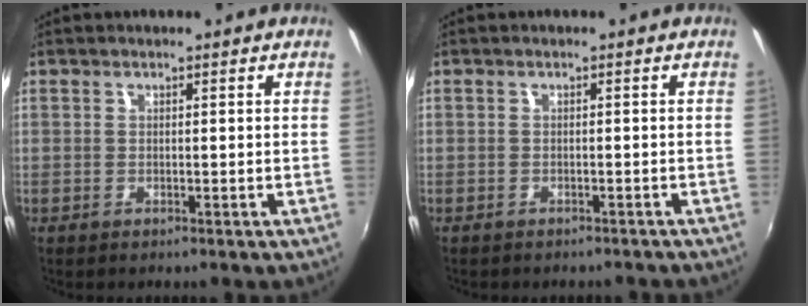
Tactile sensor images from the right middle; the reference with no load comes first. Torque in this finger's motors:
{"motor_torque": [0.86, -1.28, 0.09, 0.02]}